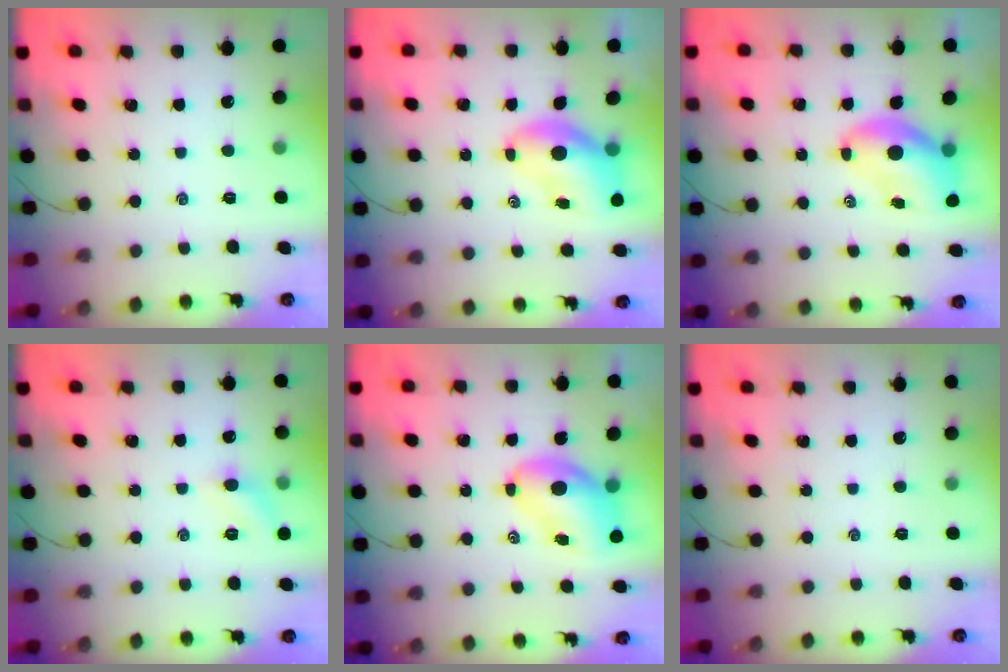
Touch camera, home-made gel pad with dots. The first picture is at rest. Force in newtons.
{"total": 7.4, "press": 7.2, "slide": 2.0}
{"total": 8.5, "press": 8.1, "slide": 2.3}
{"total": 7.1, "press": 6.9, "slide": 1.4}
{"total": 8.9, "press": 8.5, "slide": 2.6}
{"total": 0.0}